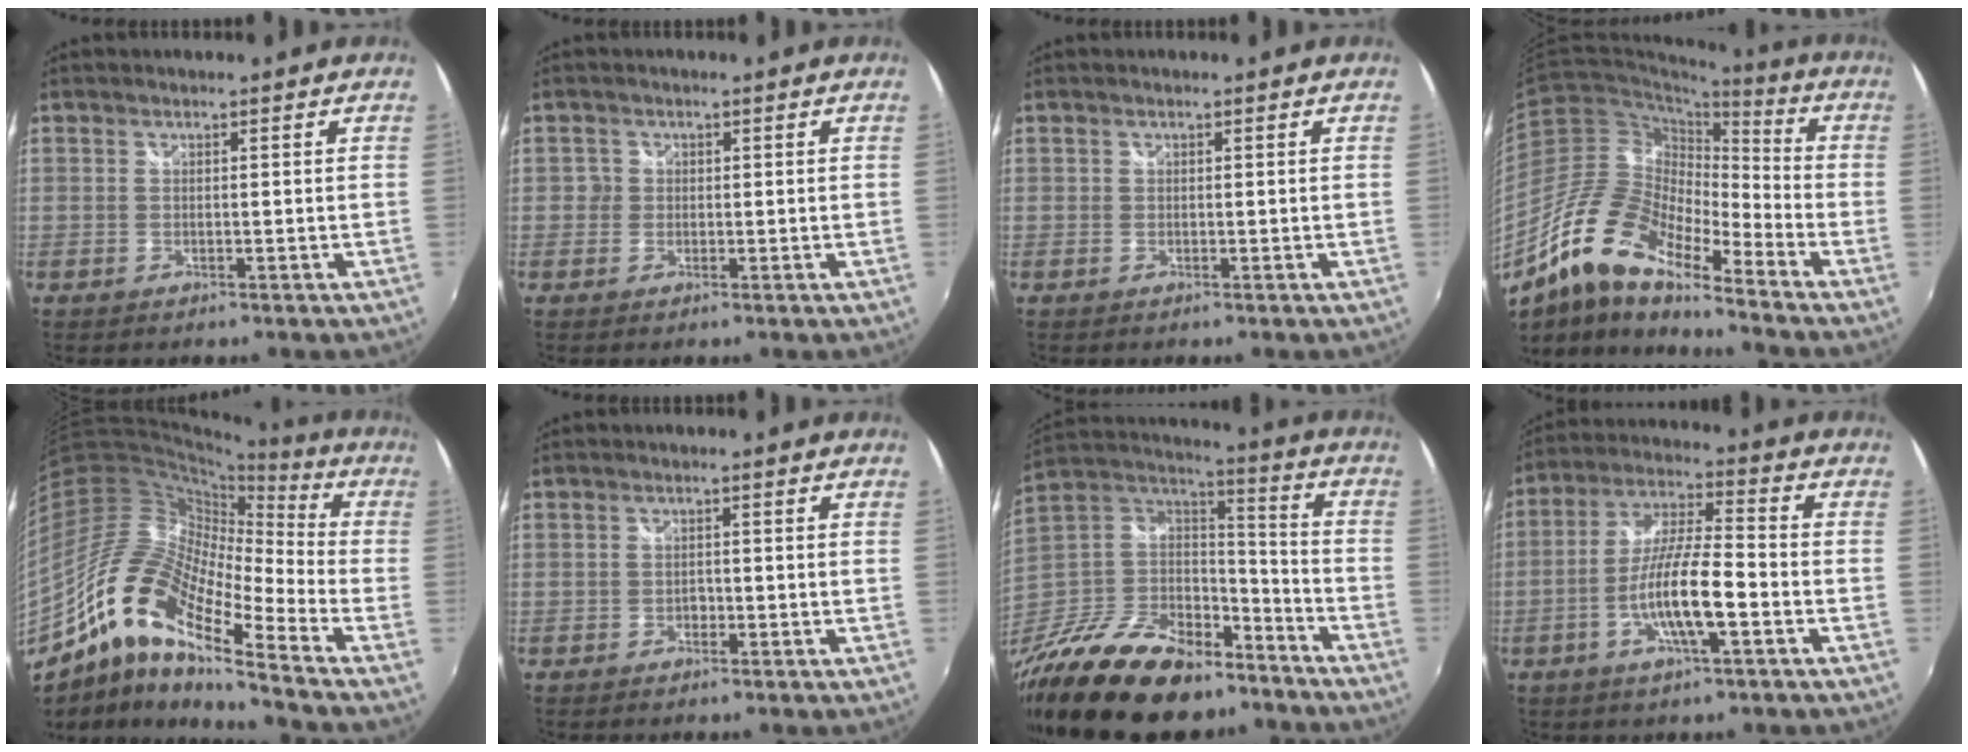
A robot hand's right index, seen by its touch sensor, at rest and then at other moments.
{"total": 1.7, "force": [-0.3, 1.6, 0.1], "torque": [-0.001, 0.000, -0.008]}
{"total": 0.0}
{"total": 15.9, "force": [-11.5, 4.7, 10.0], "torque": [-0.179, 0.001, -0.234]}
{"total": 17.1, "force": [-10.2, 4.2, 13.1], "torque": [-0.215, -0.007, -0.217]}
{"total": 1.2, "force": [-0.6, 1.0, 0.3], "torque": [-0.005, -0.001, -0.009]}
{"total": 28.5, "force": [-20.1, 14.1, 14.5], "torque": [-0.310, 0.019, -0.314]}
{"total": 11.4, "force": [-4.2, 2.0, 10.5], "torque": [-0.210, -0.001, -0.077]}